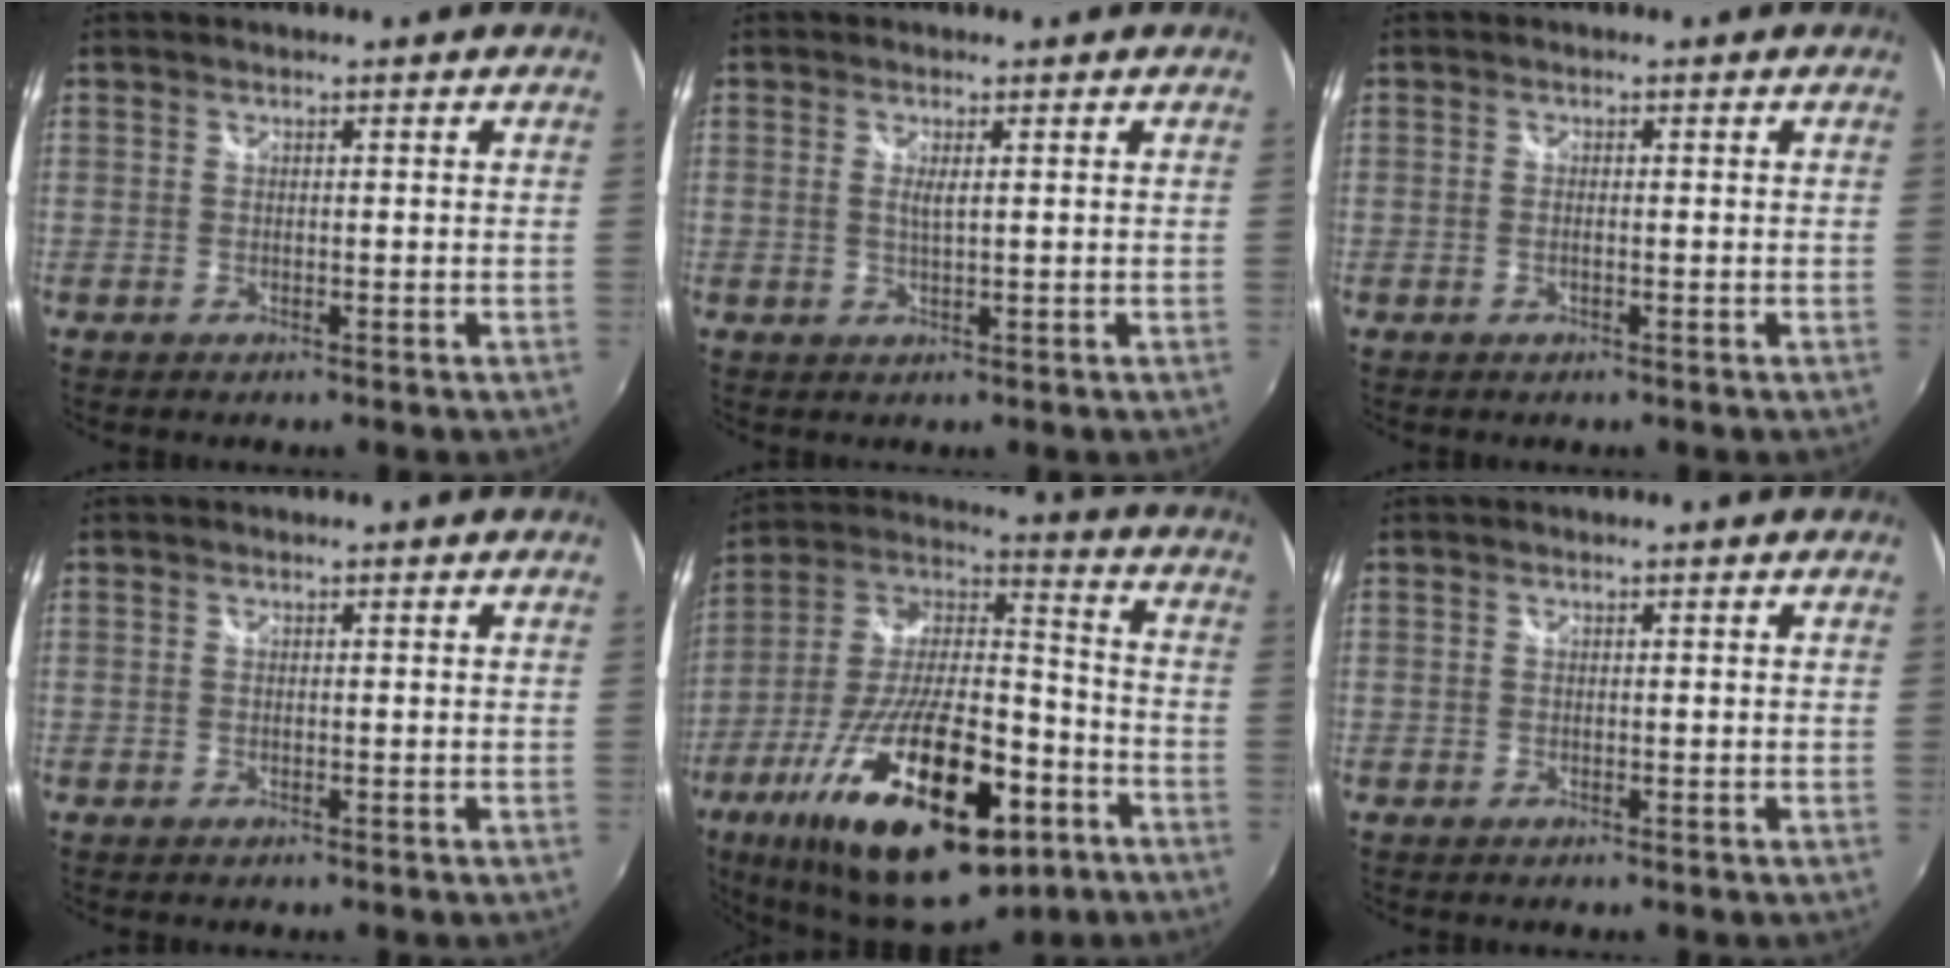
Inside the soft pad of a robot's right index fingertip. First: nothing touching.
{"total": 1.7, "force": [0.4, 0.2, 1.6], "torque": [-0.030, -0.002, 0.007]}
{"total": 0.6, "force": [-0.2, 0.1, 0.5], "torque": [-0.013, 0.000, -0.007]}
{"total": 0.0}
{"total": 30.8, "force": [-15.0, 12.1, 24.0], "torque": [-0.440, -0.033, -0.242]}
{"total": 0.0}